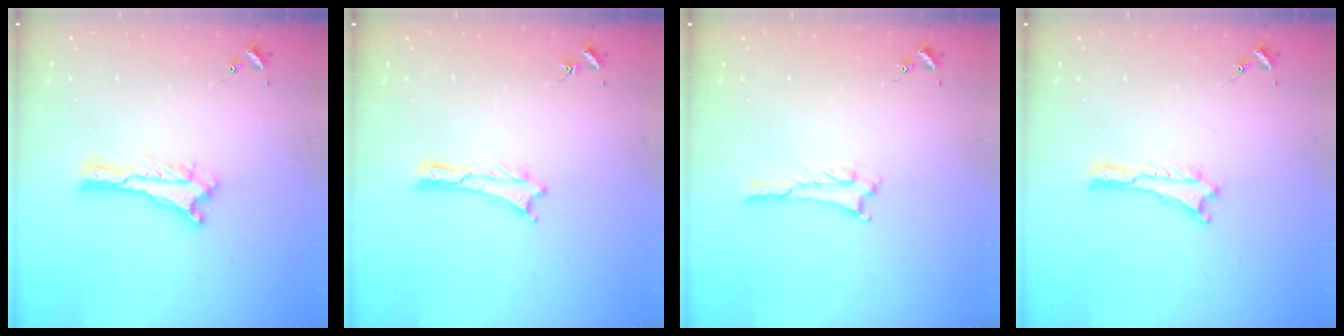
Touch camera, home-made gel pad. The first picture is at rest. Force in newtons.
{"total": 0.0}
{"total": 1.1, "press": 1.0, "slide": 0.1}
{"total": 0.0}